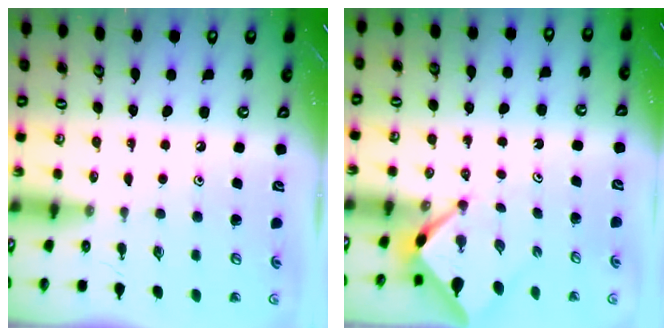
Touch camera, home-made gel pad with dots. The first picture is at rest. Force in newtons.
{"total": 2.6, "press": 2.5, "slide": 0.4}